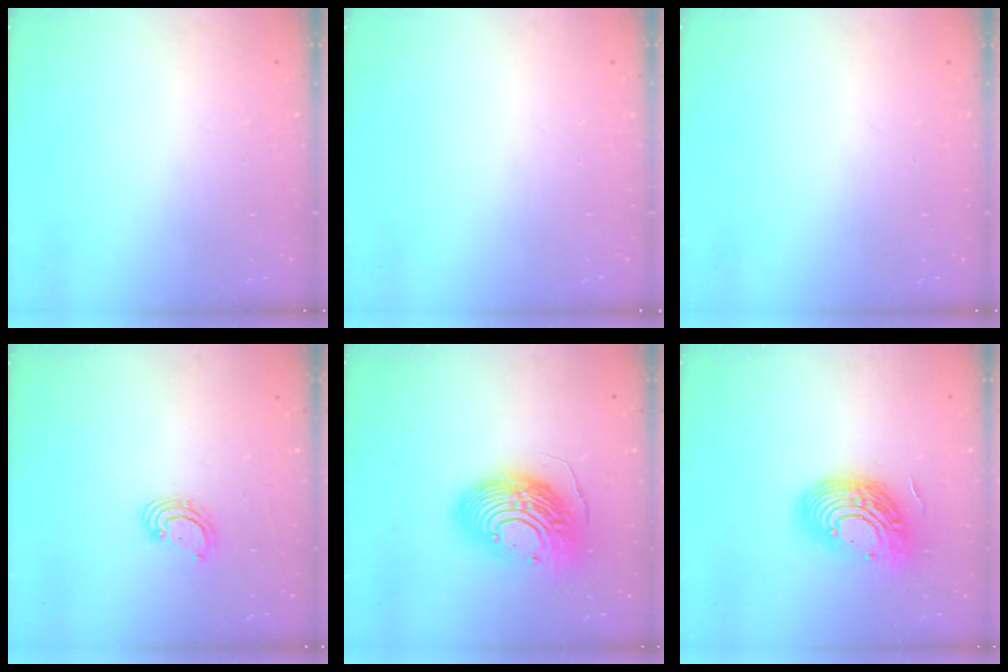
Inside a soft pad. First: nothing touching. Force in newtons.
{"total": 0.0}
{"total": 0.0}
{"total": 4.0, "press": 3.9, "slide": 0.2}
{"total": 18.8, "press": 18.6, "slide": 2.8}
{"total": 17.5, "press": 17.5, "slide": 1.3}